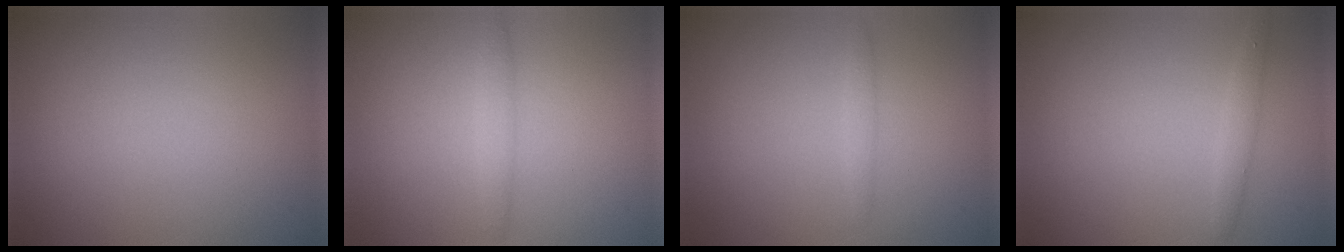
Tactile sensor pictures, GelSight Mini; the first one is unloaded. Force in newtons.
{"total": 1.4, "press": 1.4, "slide": 0.0}
{"total": 0.8, "press": 0.8, "slide": 0.1}
{"total": 1.3, "press": 1.3, "slide": 0.0}